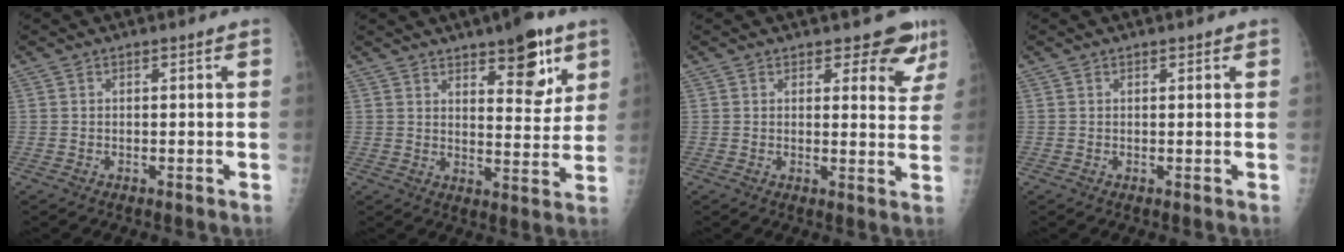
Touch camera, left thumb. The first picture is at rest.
{"total": 11.3, "force": [6.6, 4.4, 8.1], "torque": [-0.079, -0.037, 0.094]}
{"total": 6.4, "force": [4.8, 3.1, 2.9], "torque": [0.003, -0.032, 0.045]}
{"total": 0.6, "force": [0.4, 0.2, 0.3], "torque": [-0.003, -0.002, 0.004]}